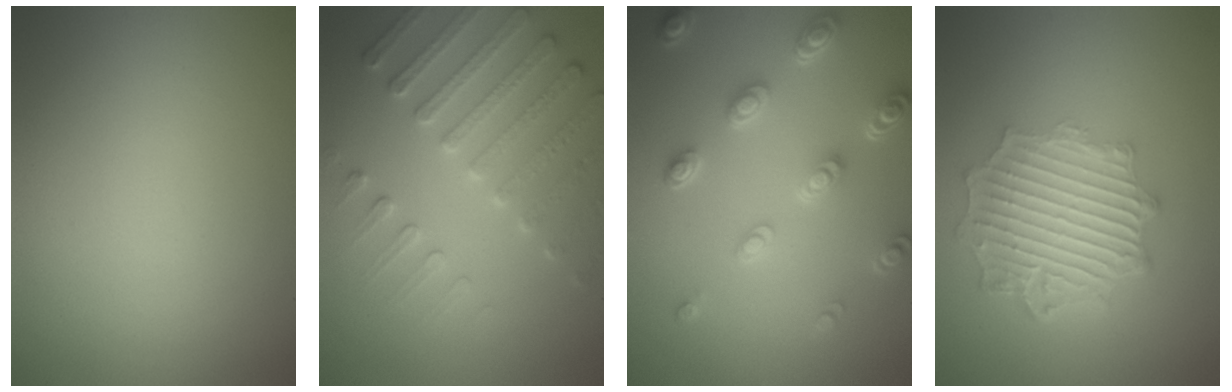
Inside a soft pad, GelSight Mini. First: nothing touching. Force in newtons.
{"total": 4.4, "press": 4.3, "slide": 1.2}
{"total": 4.6, "press": 3.6, "slide": 2.8}
{"total": 6.5, "press": 4.8, "slide": 4.4}